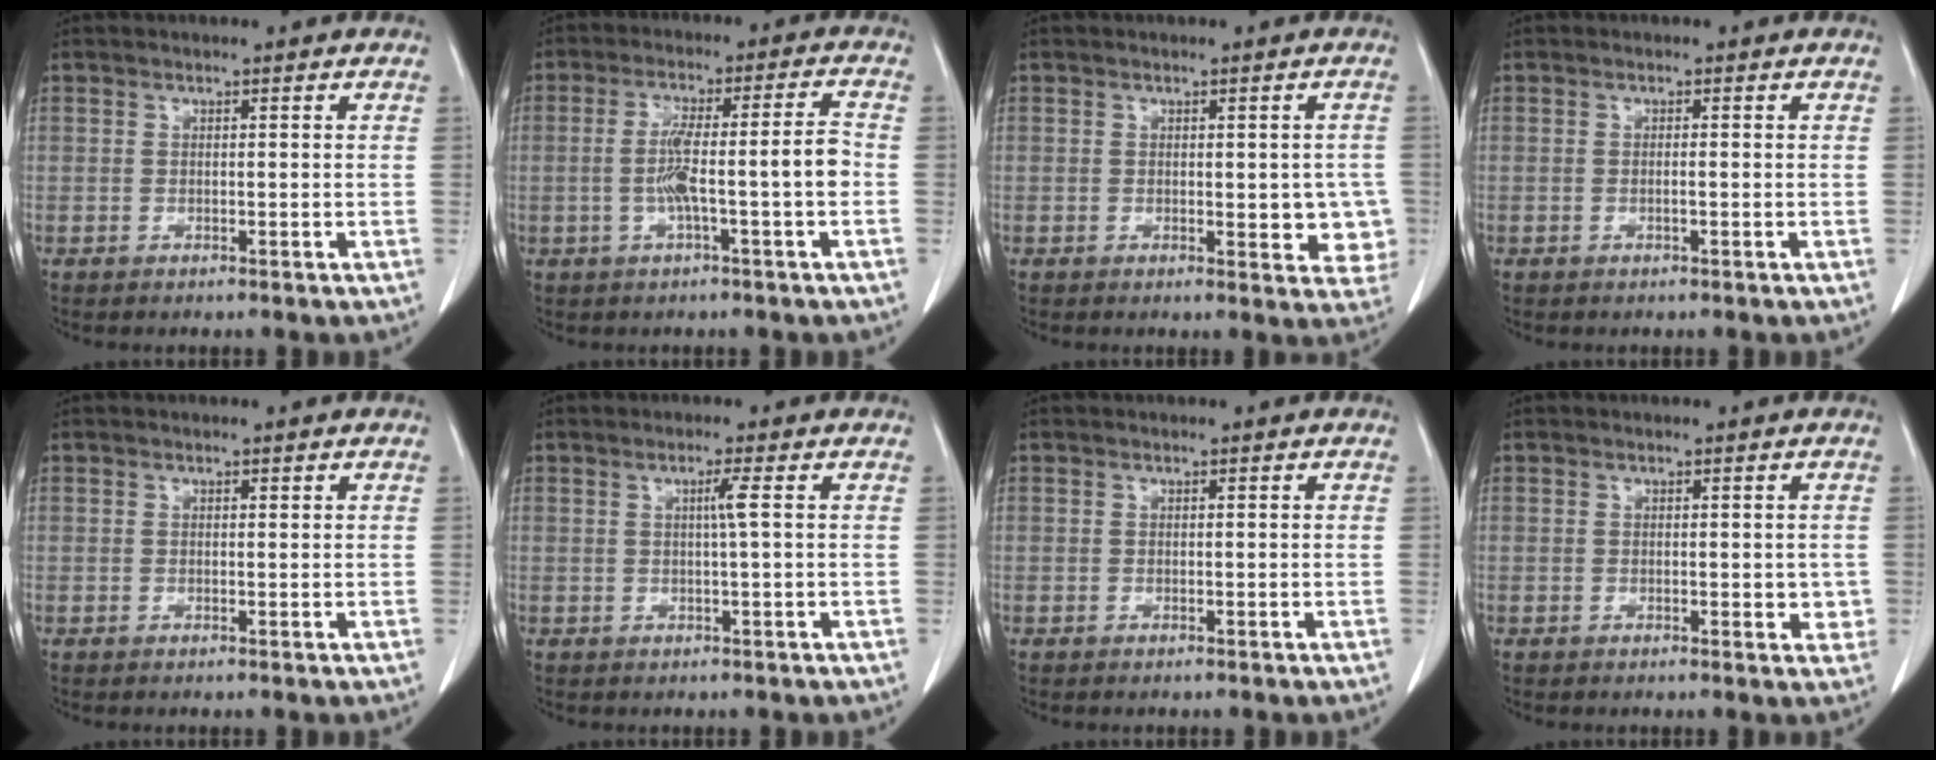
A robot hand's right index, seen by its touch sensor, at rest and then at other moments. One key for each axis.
{"total": 8.3, "fx": -1.8, "fy": -0.1, "fz": 8.1, "tx": -0.147, "ty": 0.021, "tz": -0.027}
{"total": 6.0, "fx": -0.7, "fy": 2.5, "fz": 5.3, "tx": -0.040, "ty": -0.001, "tz": -0.006}
{"total": 0.8, "fx": -0.2, "fy": 0.0, "fz": 0.7, "tx": -0.015, "ty": 0.000, "tz": -0.003}
{"total": 0.0}
{"total": 2.0, "fx": 0.4, "fy": -0.6, "fz": 1.9, "tx": -0.033, "ty": -0.001, "tz": 0.007}
{"total": 0.0}
{"total": 2.6, "fx": -0.2, "fy": 1.3, "fz": 2.3, "tx": -0.018, "ty": -0.001, "tz": -0.001}